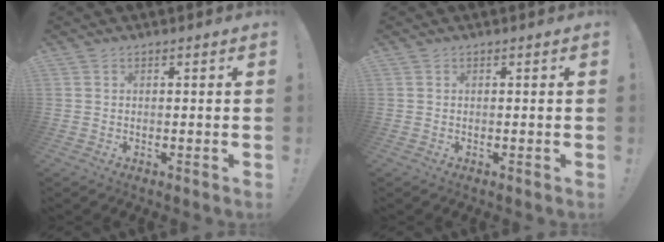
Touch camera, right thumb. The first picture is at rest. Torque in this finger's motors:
{"motor_torque": [0.15, -0.10, 0.26, 0.01, -0.10]}